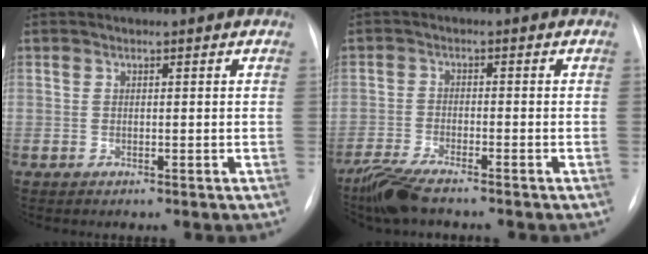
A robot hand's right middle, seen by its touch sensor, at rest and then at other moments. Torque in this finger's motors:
{"motor_torque": [-0.18, -0.24, 0.08, 0.06]}